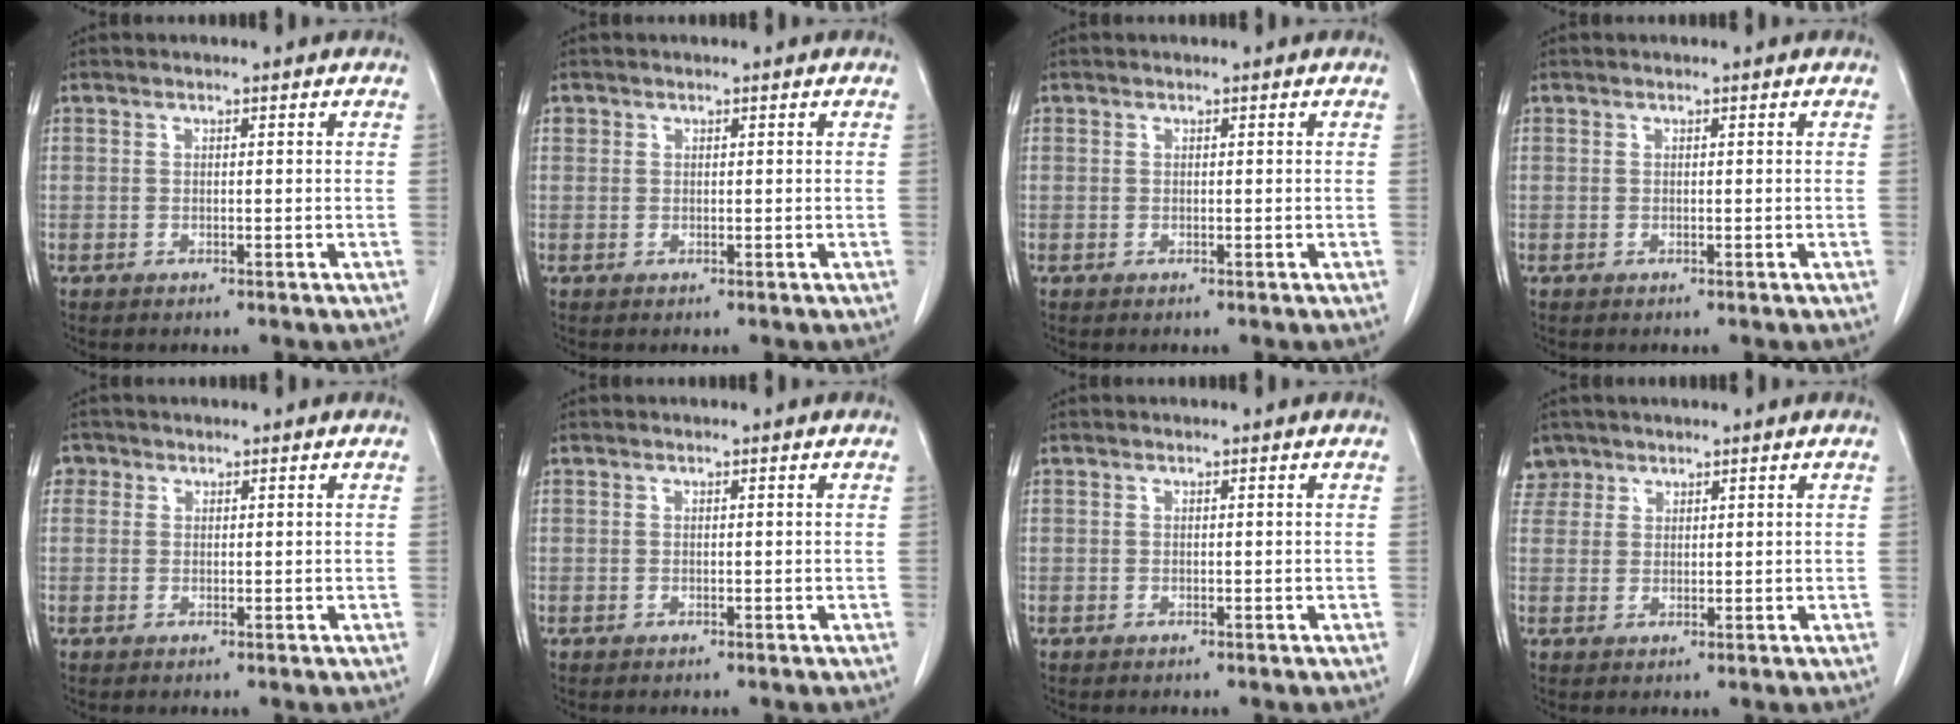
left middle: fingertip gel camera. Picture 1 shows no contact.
{"total": 0.6, "force": [0.3, 0.5, 0.1], "torque": [0.003, 0.004, 0.005]}
{"total": 0.0}
{"total": 0.0}
{"total": 1.6, "force": [0.6, 1.5, 0.2], "torque": [0.006, 0.005, 0.006]}
{"total": 0.0}
{"total": 0.0}
{"total": 2.7, "force": [2.0, 1.7, -0.5], "torque": [0.016, 0.005, 0.038]}